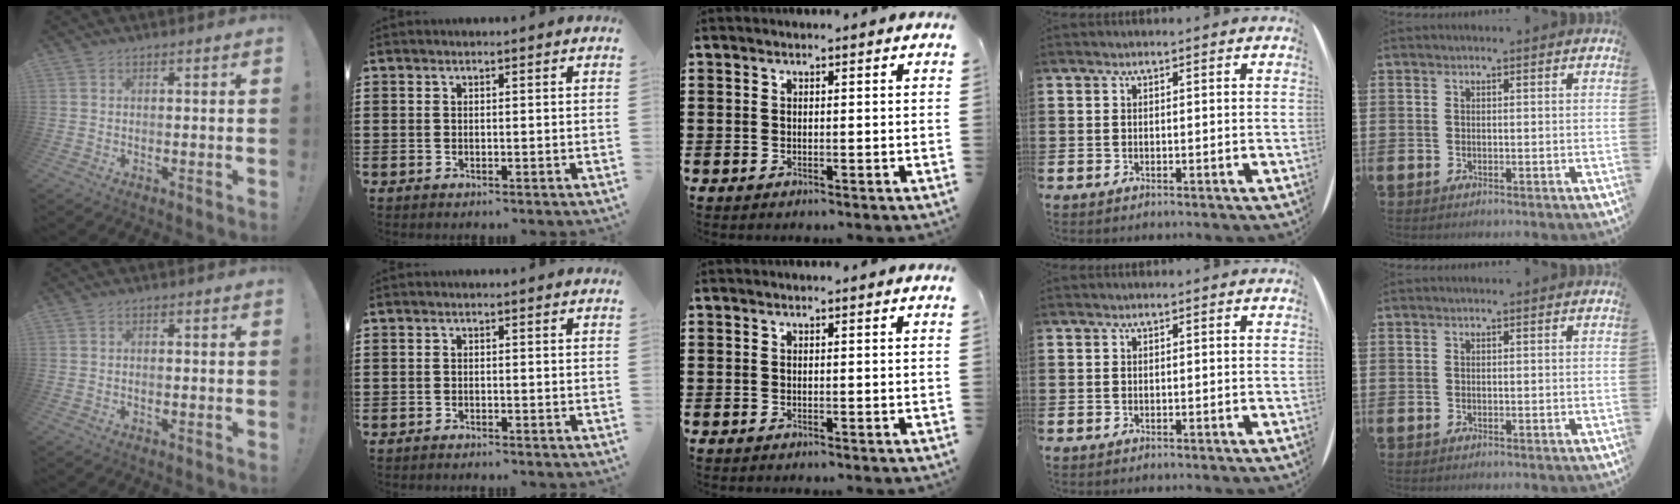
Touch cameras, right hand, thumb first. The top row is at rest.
{"thumb": {"total": 0.6, "force": [-0.3, 0.4, 0.4], "torque": [-0.006, 0.002, -0.005]}, "index": {"total": 0.7, "force": [-0.6, 0.1, 0.0], "torque": [-0.001, 0.004, -0.014]}}